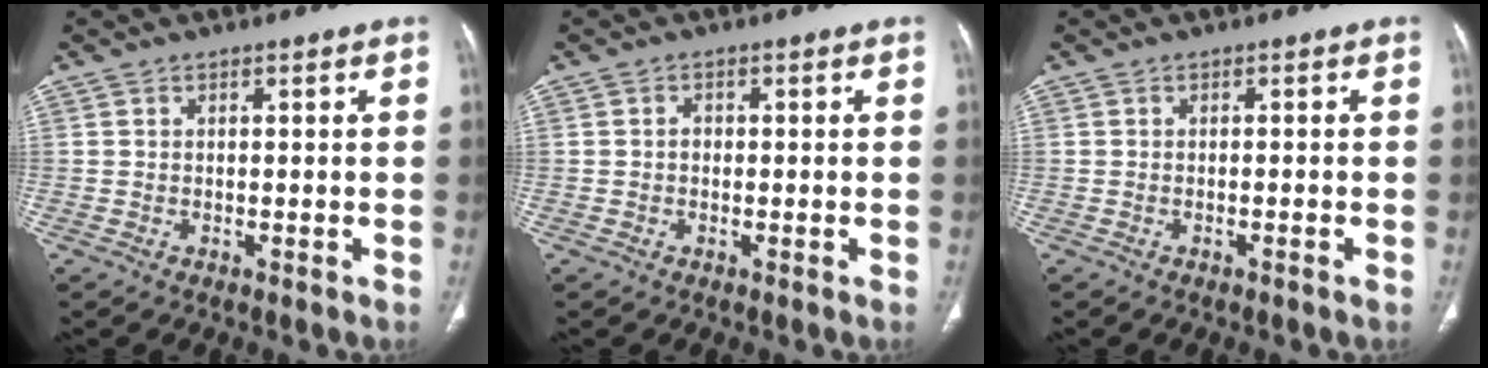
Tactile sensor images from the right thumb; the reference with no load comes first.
{"total": 1.3, "force": [-0.2, 1.1, 0.7], "torque": [0.001, 0.005, -0.008]}
{"total": 0.7, "force": [-0.4, 0.0, 0.5], "torque": [-0.014, 0.004, -0.004]}